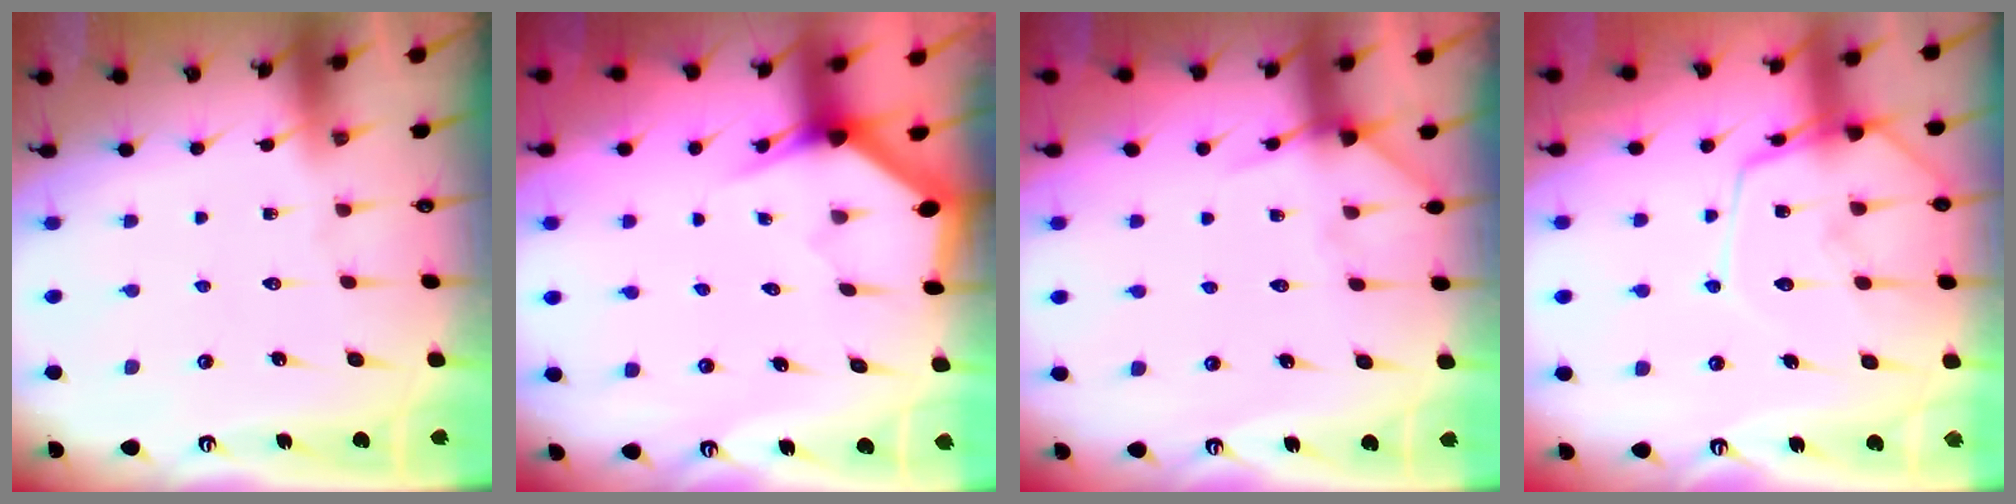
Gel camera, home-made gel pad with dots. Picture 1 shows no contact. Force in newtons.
{"total": 2.9, "press": 2.9, "slide": 0.1}
{"total": 4.4, "press": 4.3, "slide": 0.7}
{"total": 12.5, "press": 12.4, "slide": 1.0}